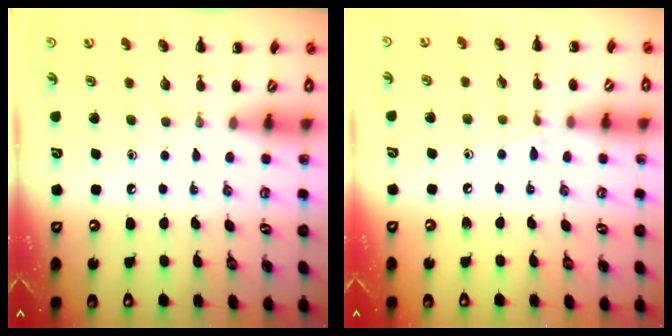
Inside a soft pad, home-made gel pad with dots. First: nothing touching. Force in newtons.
{"total": 5.1, "press": 4.7, "slide": 2.0}